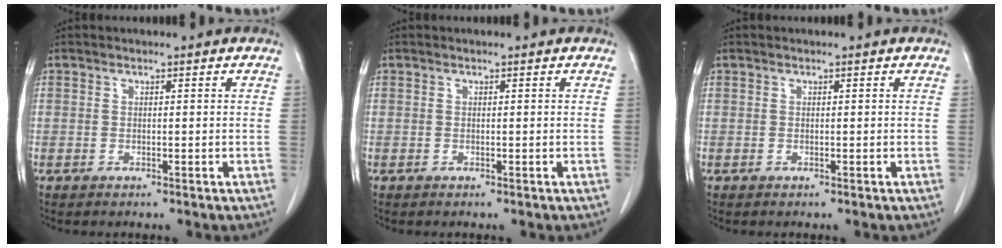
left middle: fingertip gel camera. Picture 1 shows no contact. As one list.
[{"total": 0.0}, {"total": 0.0}]